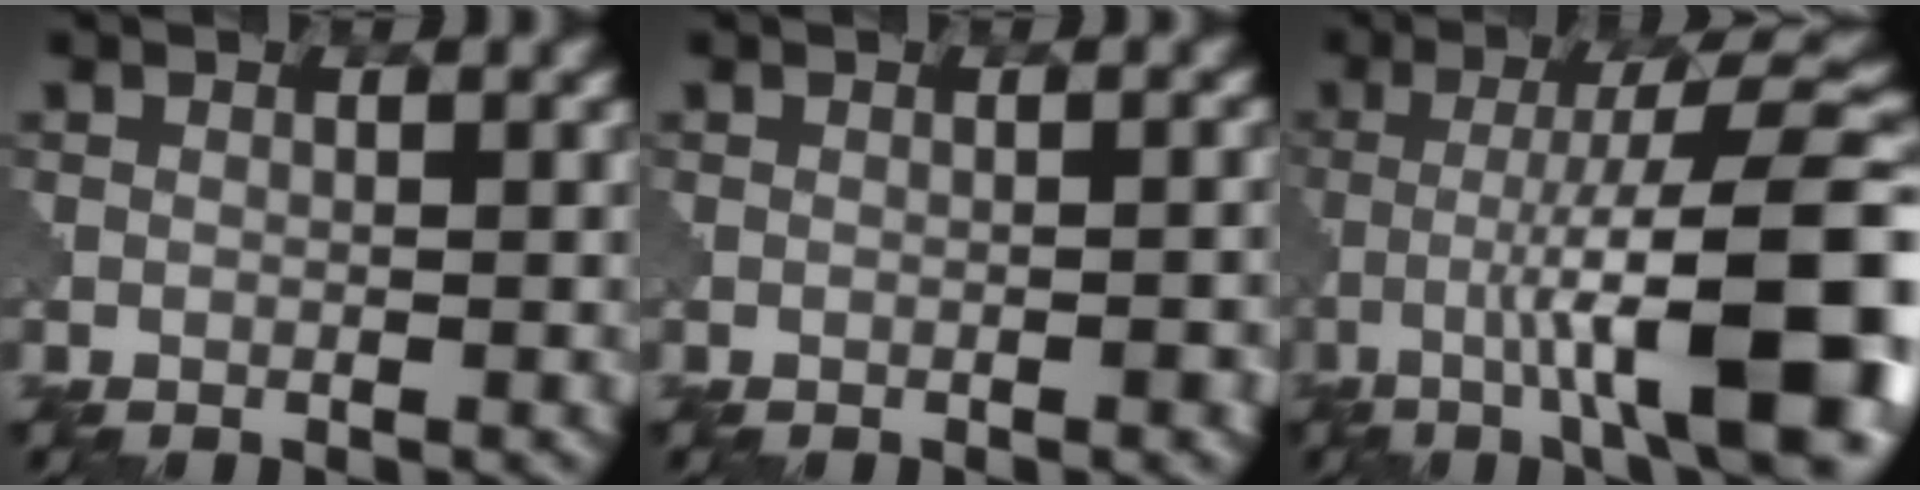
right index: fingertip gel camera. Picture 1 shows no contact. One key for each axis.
{"total": 1.2, "fx": -0.5, "fy": 0.3, "fz": 1.1, "tx": -0.013, "ty": 0.002, "tz": -0.007}
{"total": 13.6, "fx": -3.7, "fy": 2.7, "fz": 12.8, "tx": -0.181, "ty": 0.016, "tz": -0.048}